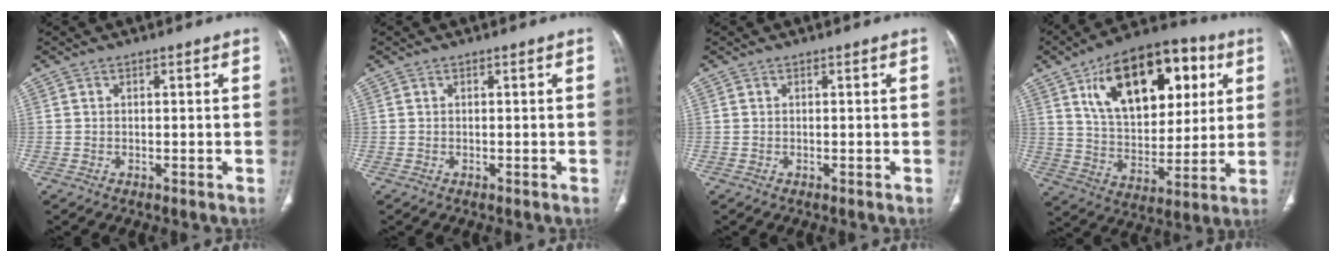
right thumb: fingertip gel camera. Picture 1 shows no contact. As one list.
[{"total": 0.0}, {"total": 0.0}, {"total": 24.6, "force": [9.6, 13.6, 18.1], "torque": [-0.246, -0.015, 0.158]}]